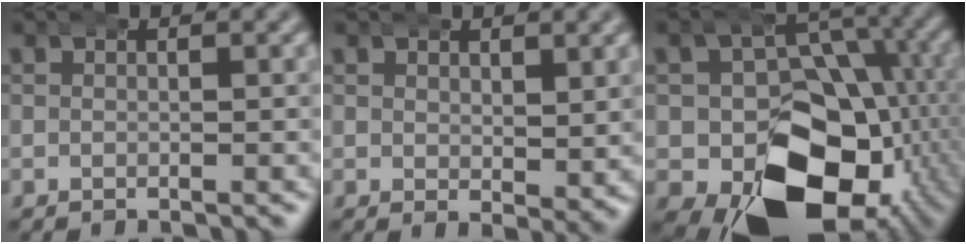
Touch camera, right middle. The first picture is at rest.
{"total": 2.2, "force": [2.0, 0.4, 0.9], "torque": [0.000, -0.005, 0.036]}
{"total": 18.8, "force": [-4.9, 13.8, 11.8], "torque": [-0.224, -0.091, -0.045]}